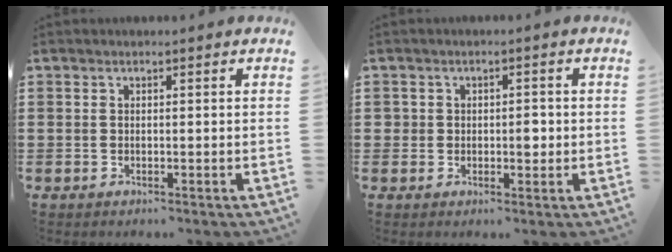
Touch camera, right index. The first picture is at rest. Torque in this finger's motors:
{"motor_torque": [0.17, 0.20, 0.10, 0.04]}